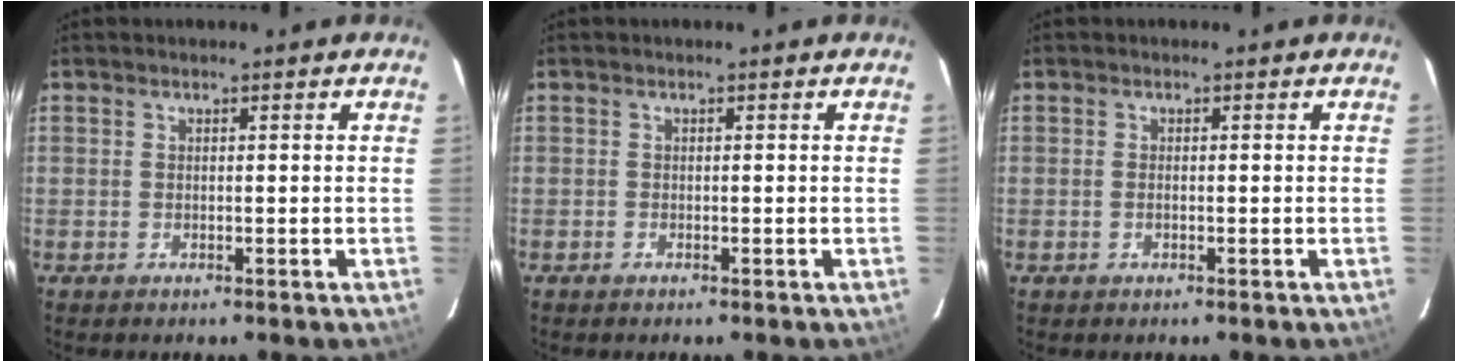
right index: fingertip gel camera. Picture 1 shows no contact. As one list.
[{"total": 0.0}, {"total": 0.7, "force": [-0.2, 0.3, 0.6], "torque": [-0.013, 0.000, -0.005]}]